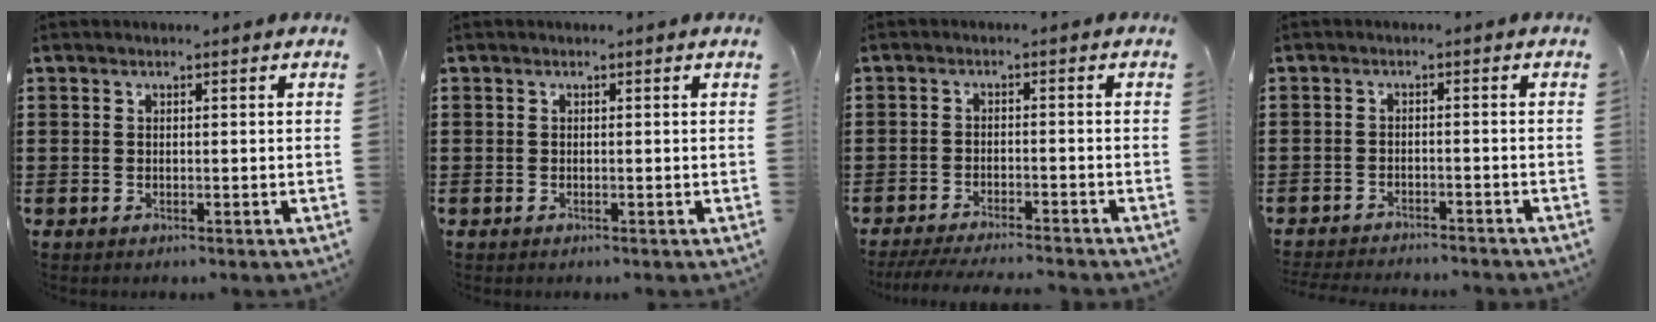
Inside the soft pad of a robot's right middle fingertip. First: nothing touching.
{"total": 0.0}
{"total": 3.9, "force": [-3.7, 0.0, 1.2], "torque": [-0.025, -0.006, -0.075]}
{"total": 2.4, "force": [-2.4, -0.1, 0.1], "torque": [-0.005, 0.000, -0.050]}